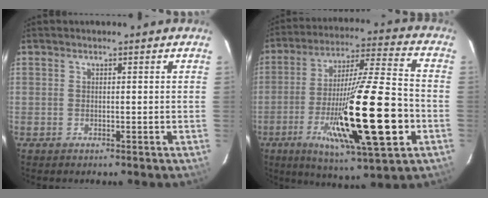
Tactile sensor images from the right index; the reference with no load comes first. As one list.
[{"total": 23.4, "force": [-6.4, 2.4, 22.4], "torque": [-0.387, -0.022, -0.101]}]